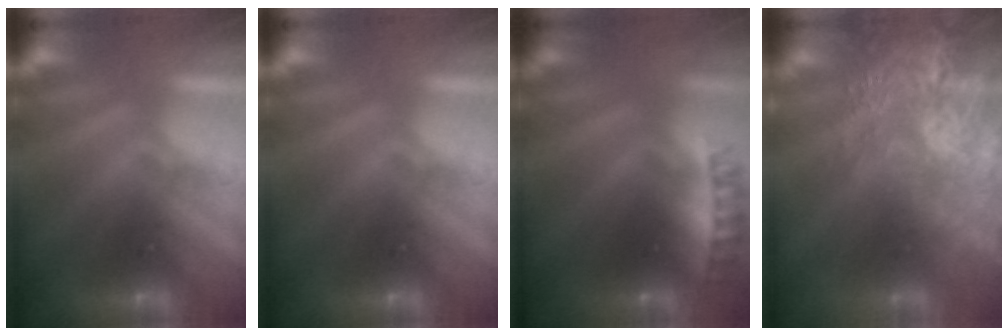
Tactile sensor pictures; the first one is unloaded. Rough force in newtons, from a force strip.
{"total": 0.0}
{"total": 2.4}
{"total": 5.5}